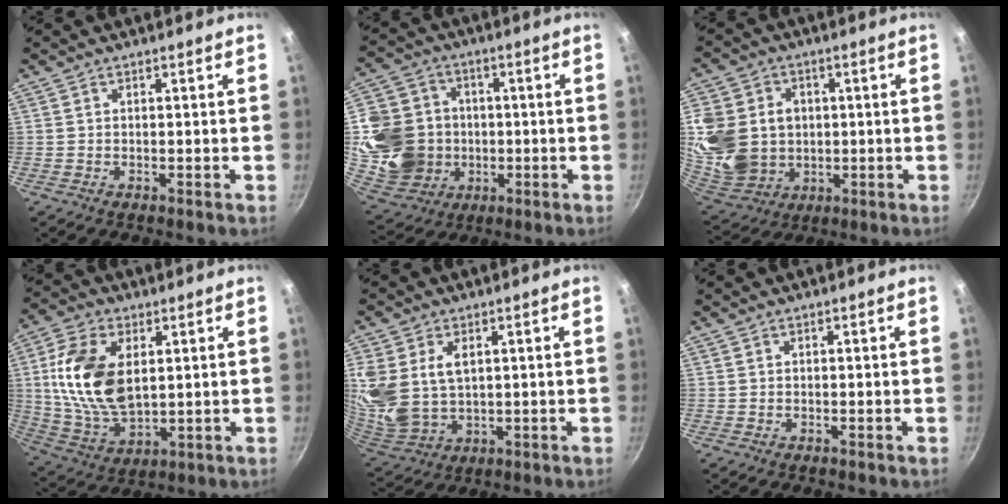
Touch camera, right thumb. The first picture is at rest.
{"total": 17.4, "force": [-0.9, 15.5, 7.9], "torque": [-0.131, 0.018, -0.008]}
{"total": 20.5, "force": [1.3, 17.1, 11.2], "torque": [-0.243, 0.002, 0.039]}
{"total": 16.6, "force": [3.2, 9.7, 13.0], "torque": [-0.238, -0.012, 0.069]}
{"total": 15.4, "force": [3.9, 10.8, 10.4], "torque": [-0.230, -0.015, 0.092]}
{"total": 0.0}